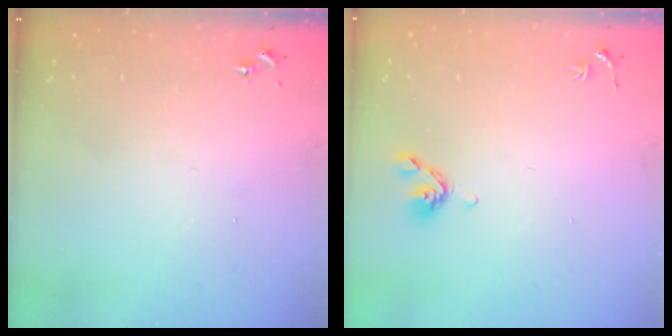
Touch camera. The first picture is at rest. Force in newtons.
{"total": 6.1, "press": 6.0, "slide": 1.1}